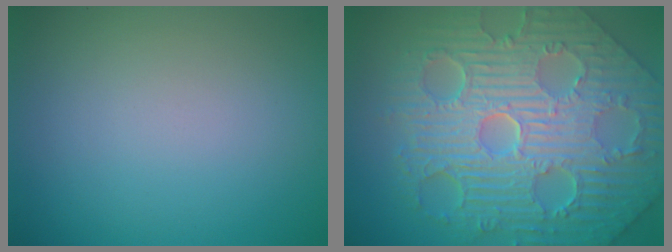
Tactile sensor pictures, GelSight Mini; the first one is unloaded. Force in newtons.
{"total": 12.3, "press": 8.2, "slide": 9.2}